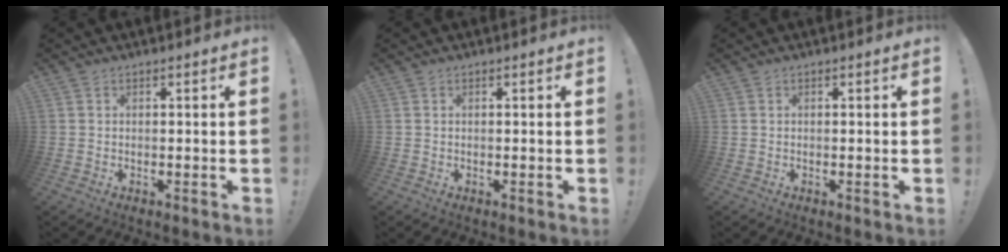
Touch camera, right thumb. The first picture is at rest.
{"total": 0.0}
{"total": 0.0}